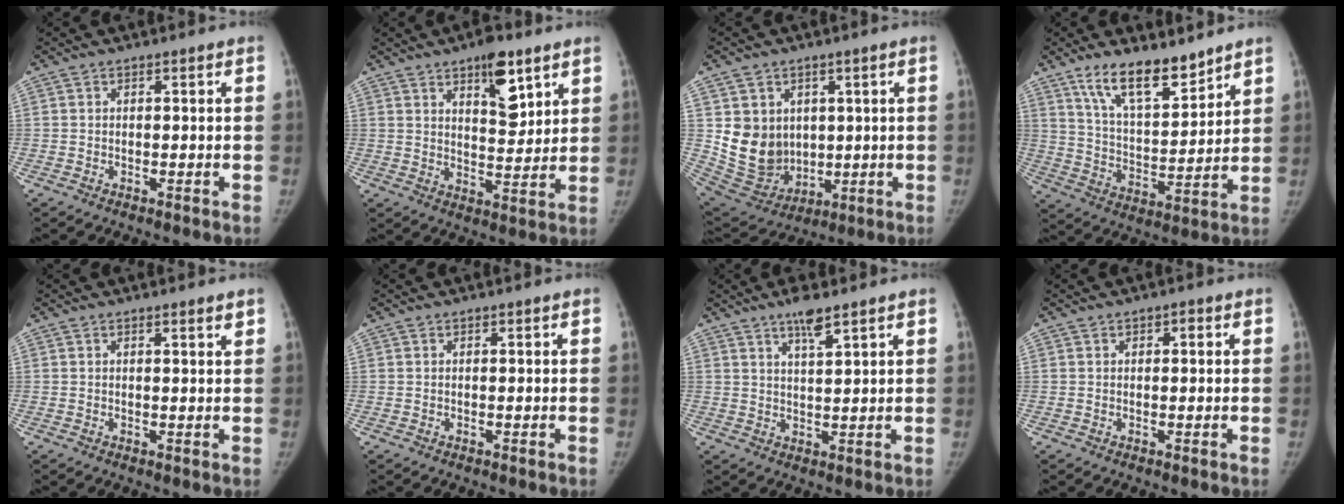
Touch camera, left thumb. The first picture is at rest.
{"total": 9.9, "force": [5.8, 4.2, 6.9], "torque": [-0.079, -0.036, 0.089]}
{"total": 12.4, "force": [2.2, 10.3, 6.5], "torque": [-0.078, -0.021, 0.074]}
{"total": 13.2, "force": [9.8, 4.6, 7.5], "torque": [-0.102, -0.069, 0.182]}
{"total": 1.3, "force": [1.0, 0.1, 0.8], "torque": [-0.008, -0.006, 0.015]}
{"total": 0.0}
{"total": 4.9, "force": [3.5, 0.9, 3.3], "torque": [-0.055, -0.020, 0.061]}
{"total": 1.3, "force": [0.5, 0.9, 0.9], "torque": [-0.006, 0.001, 0.005]}